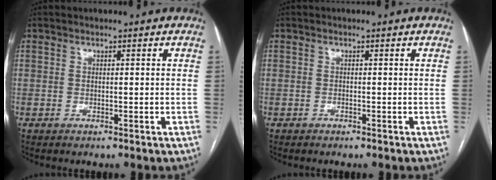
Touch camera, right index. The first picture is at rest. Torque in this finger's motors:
{"motor_torque": [0.10, -0.07, 0.02, 0.00]}